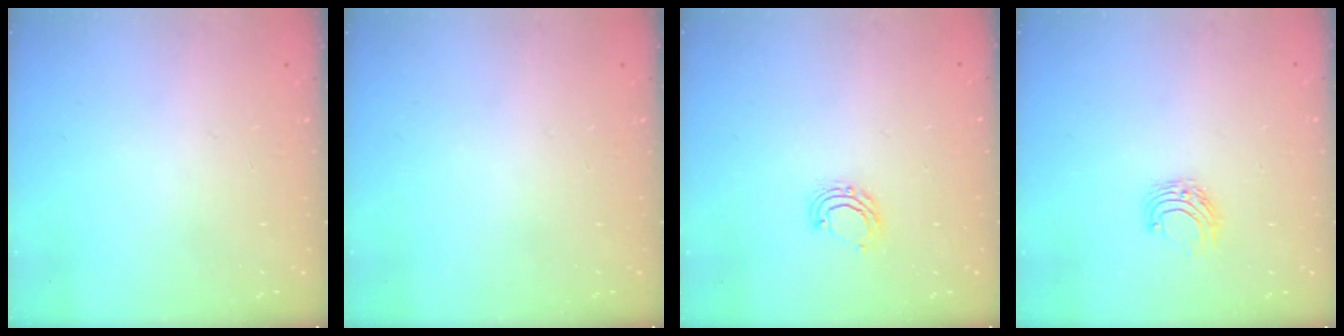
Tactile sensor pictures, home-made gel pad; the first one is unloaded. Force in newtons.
{"total": 0.0}
{"total": 5.6, "press": 5.6, "slide": 1.0}
{"total": 6.4, "press": 6.3, "slide": 0.7}